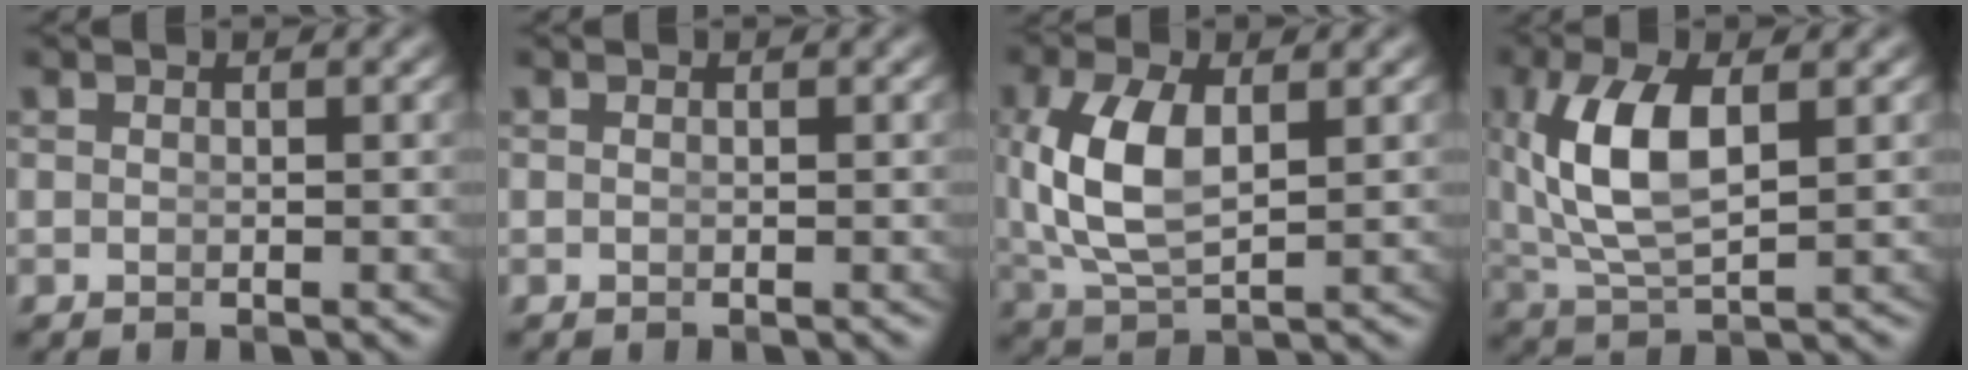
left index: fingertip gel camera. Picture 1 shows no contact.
{"total": 0.0}
{"total": 6.0, "force": [0.6, 3.2, 5.0], "torque": [-0.122, -0.019, 0.030]}
{"total": 5.9, "force": [1.1, 2.5, 5.3], "torque": [-0.125, -0.017, 0.038]}